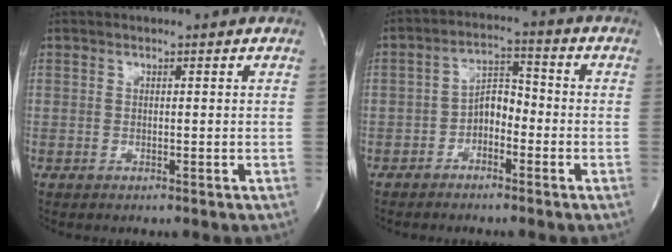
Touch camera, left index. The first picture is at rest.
{"total": 4.8, "force": [-2.2, 2.6, 3.4], "torque": [-0.061, 0.017, -0.044]}